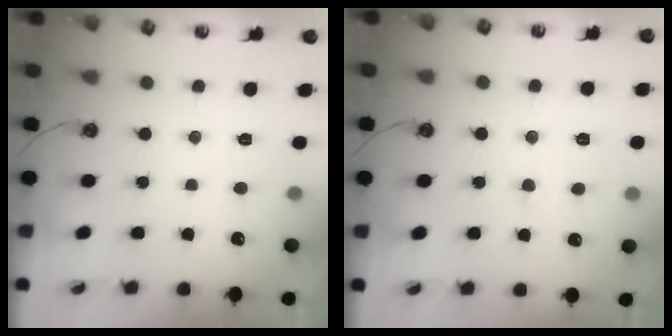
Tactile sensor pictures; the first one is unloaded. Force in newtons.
{"total": 1.3, "press": 1.2, "slide": 0.5}